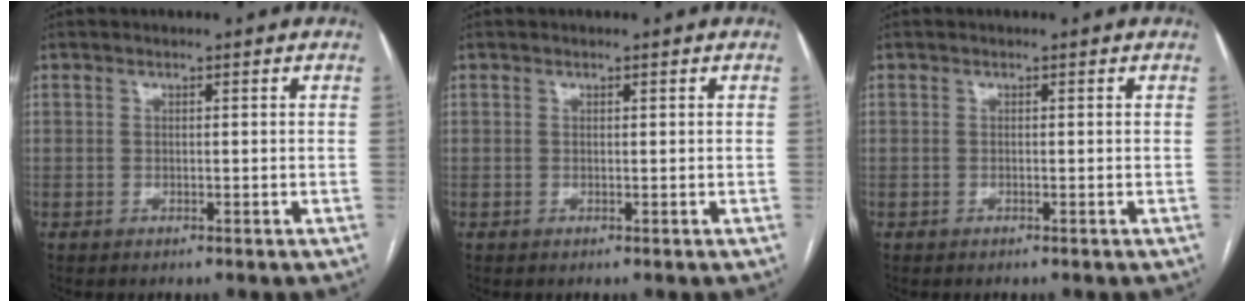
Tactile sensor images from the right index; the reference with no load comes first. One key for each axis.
{"total": 0.0}
{"total": 0.0}